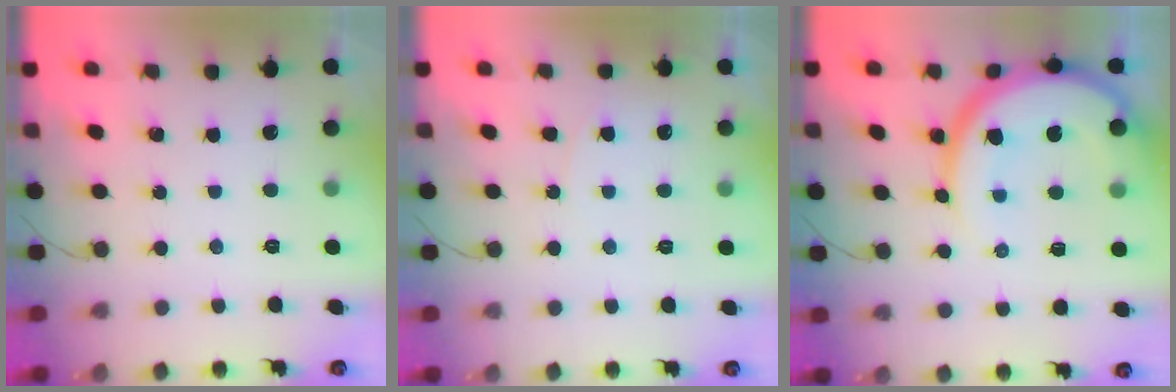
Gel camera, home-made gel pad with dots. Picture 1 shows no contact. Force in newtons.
{"total": 3.3, "press": 3.3, "slide": 0.5}
{"total": 15.6, "press": 15.5, "slide": 1.5}